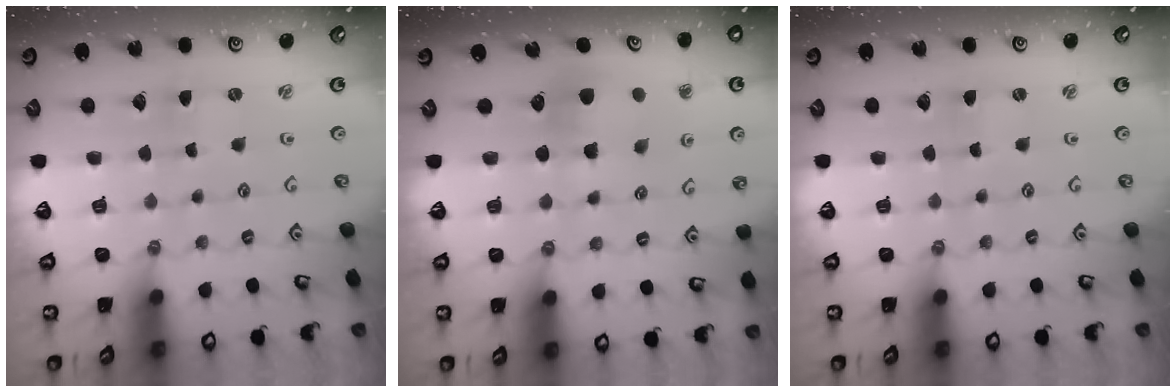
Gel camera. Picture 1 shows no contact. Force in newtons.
{"total": 6.1, "press": 6.1, "slide": 0.5}
{"total": 0.0}